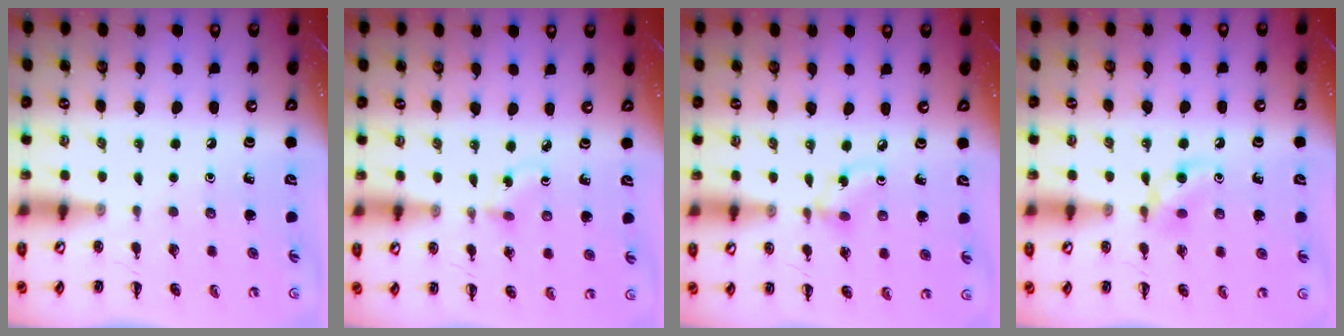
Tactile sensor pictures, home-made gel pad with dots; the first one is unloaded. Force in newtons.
{"total": 2.0, "press": 1.7, "slide": 1.0}
{"total": 4.1, "press": 3.8, "slide": 1.5}
{"total": 5.9, "press": 5.6, "slide": 1.7}